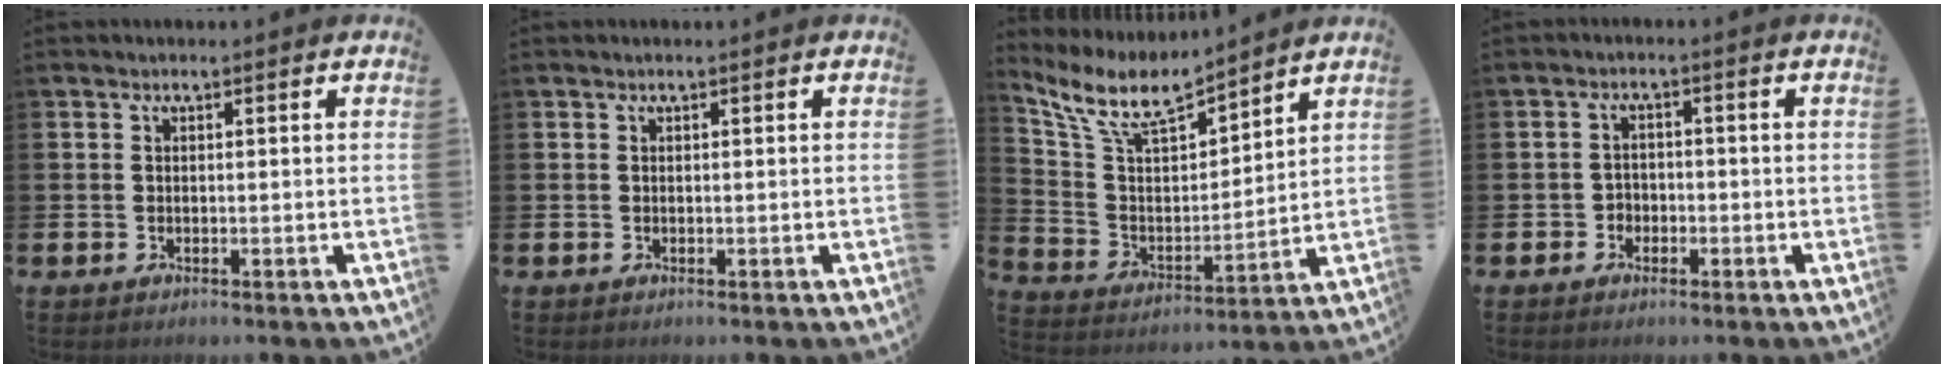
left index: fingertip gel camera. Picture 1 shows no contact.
{"total": 0.0}
{"total": 8.6, "force": [7.6, 2.2, 3.4], "torque": [-0.106, -0.047, 0.133]}
{"total": 2.0, "force": [-1.3, 1.6, 0.2], "torque": [-0.006, 0.003, -0.030]}